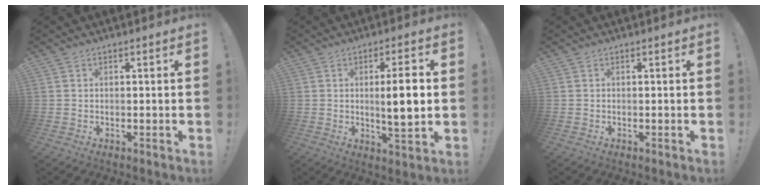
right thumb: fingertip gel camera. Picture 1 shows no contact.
{"total": 9.0, "force": [0.8, 1.3, 8.9], "torque": [-0.133, -0.007, 0.007]}
{"total": 0.0}